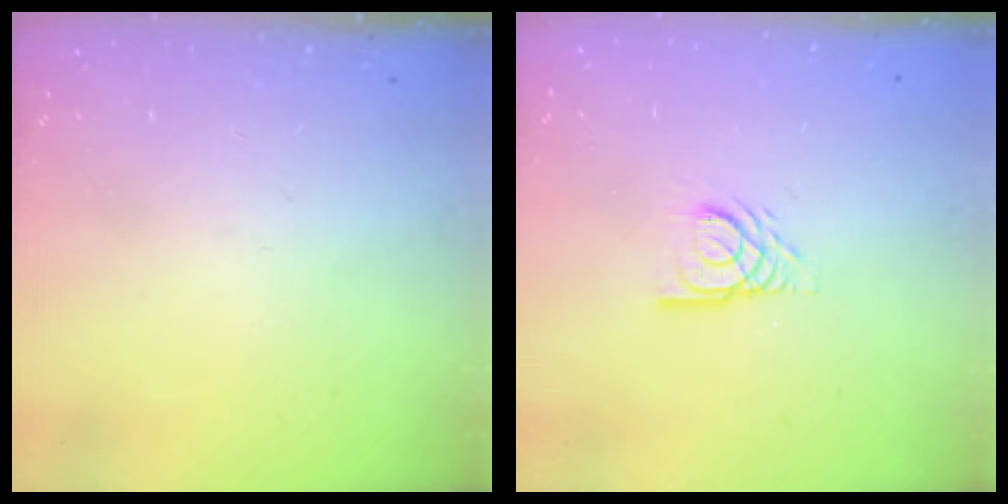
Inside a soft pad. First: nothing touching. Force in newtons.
{"total": 5.7, "press": 5.7, "slide": 0.6}